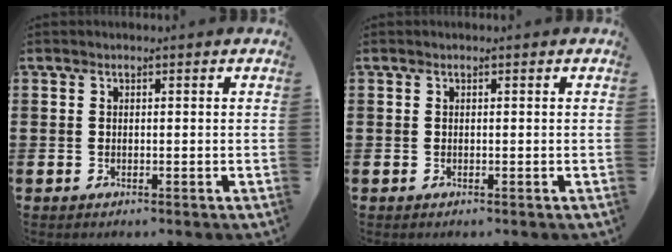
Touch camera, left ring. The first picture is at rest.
{"total": 0.0}